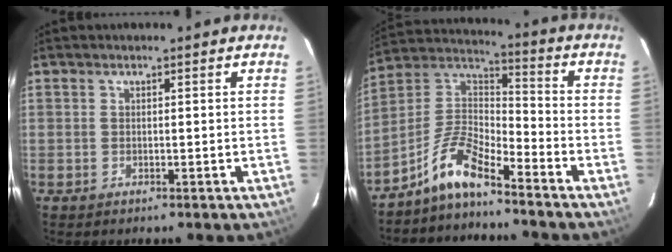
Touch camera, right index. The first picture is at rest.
{"total": 9.6, "force": [-7.6, 2.0, 5.4], "torque": [-0.133, 0.029, -0.160]}